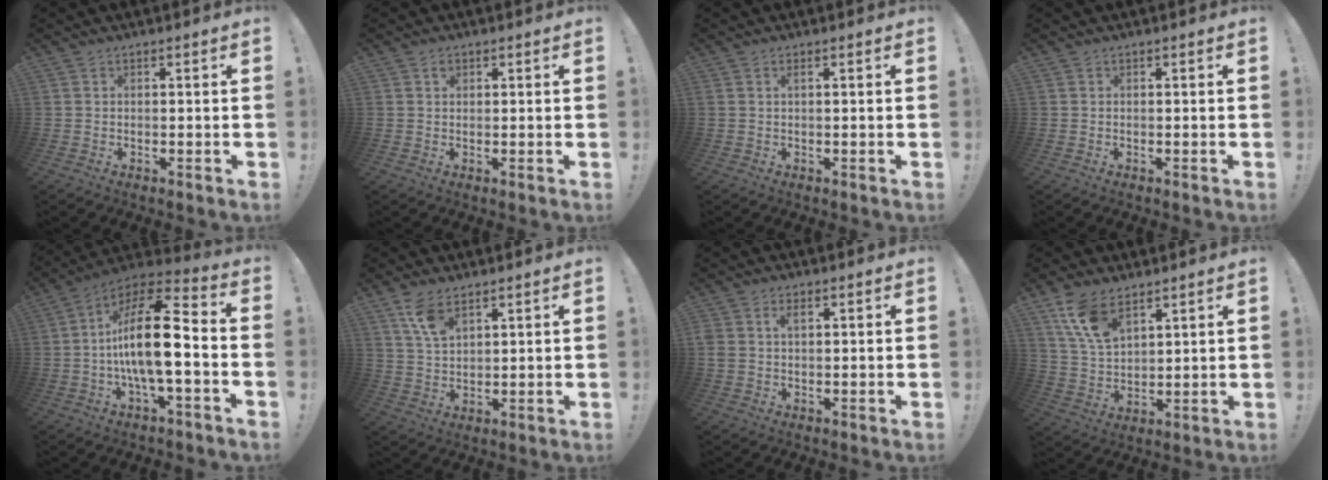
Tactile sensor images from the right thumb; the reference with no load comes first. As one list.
[{"total": 1.0, "force": [0.5, 0.8, 0.3], "torque": [0.003, -0.002, 0.007]}, {"total": 1.1, "force": [0.3, 0.0, 1.0], "torque": [-0.029, 0.005, 0.007]}, {"total": 0.0}, {"total": 20.0, "force": [-1.9, 6.5, 18.8], "torque": [-0.338, 0.014, -0.036]}, {"total": 7.5, "force": [4.7, 3.6, 4.6], "torque": [-0.084, -0.018, 0.088]}, {"total": 2.7, "force": [0.8, 1.6, 2.0], "torque": [-0.049, 0.003, 0.011]}, {"total": 11.4, "force": [7.6, 5.7, 6.4], "torque": [-0.127, -0.030, 0.149]}]